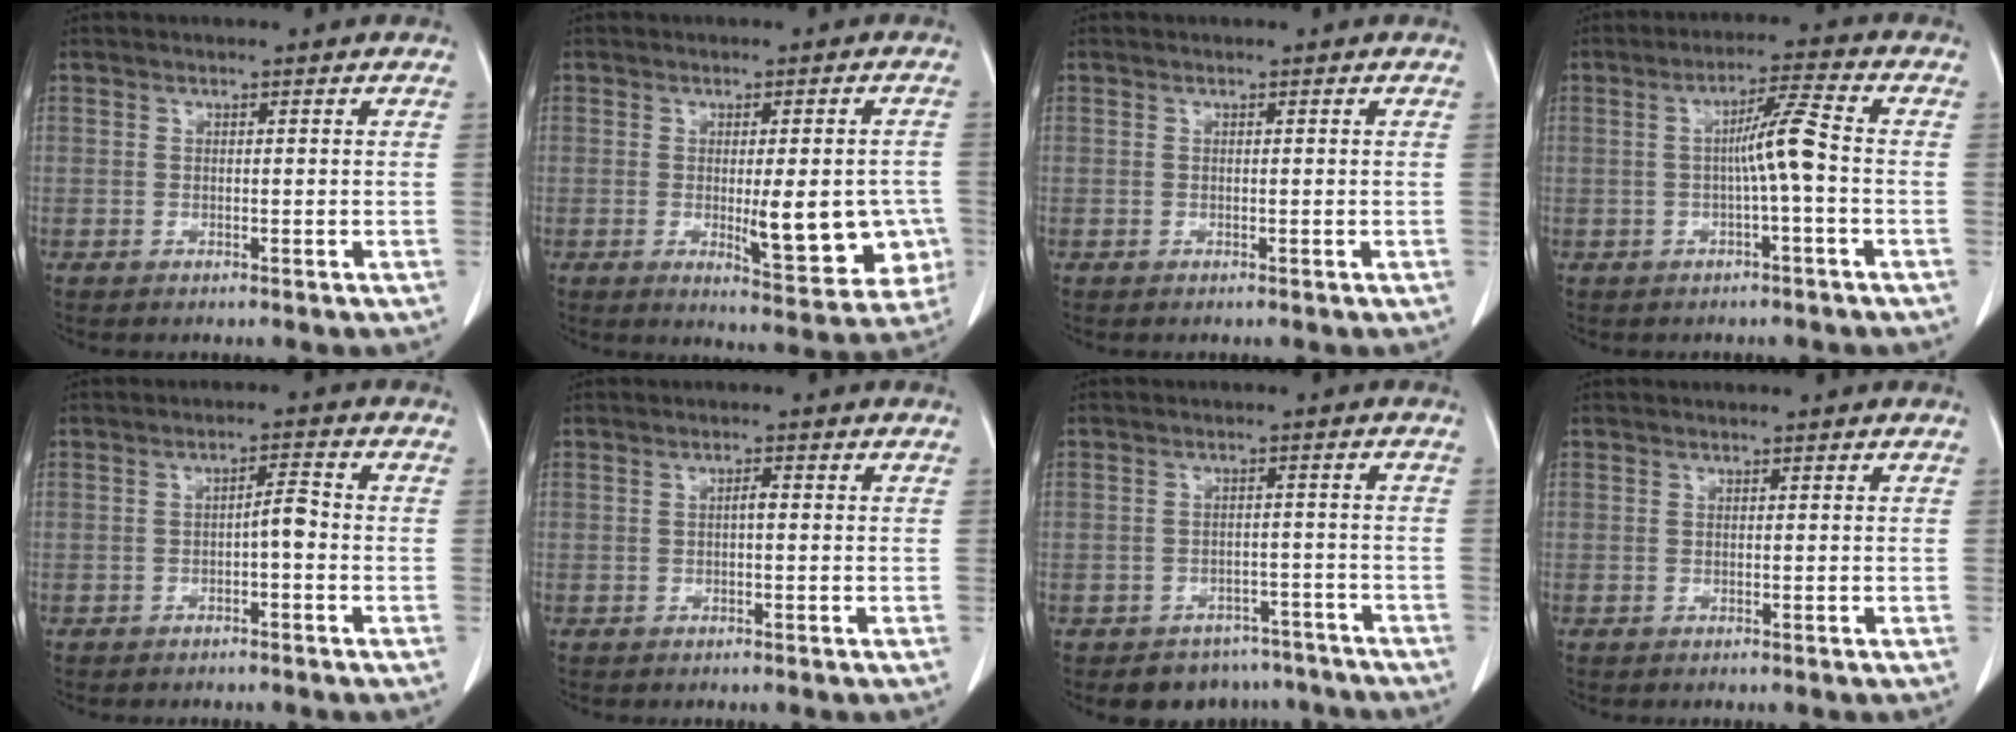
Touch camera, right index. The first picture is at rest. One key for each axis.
{"total": 11.5, "fx": -1.9, "fy": 3.3, "fz": 10.9, "tx": -0.124, "ty": -0.010, "tz": -0.017}
{"total": 0.0}
{"total": 5.7, "fx": -0.6, "fy": -0.4, "fz": 5.6, "tx": -0.094, "ty": 0.012, "tz": -0.011}
{"total": 2.8, "fx": -0.8, "fy": 0.5, "fz": 2.6, "tx": -0.039, "ty": 0.006, "tz": -0.014}
{"total": 1.2, "fx": 0.0, "fy": 0.3, "fz": 1.1, "tx": -0.017, "ty": 0.005, "tz": -0.002}
{"total": 7.6, "fx": -6.1, "fy": 4.5, "fz": 0.0, "tx": 0.025, "ty": 0.029, "tz": -0.075}
{"total": 0.0}